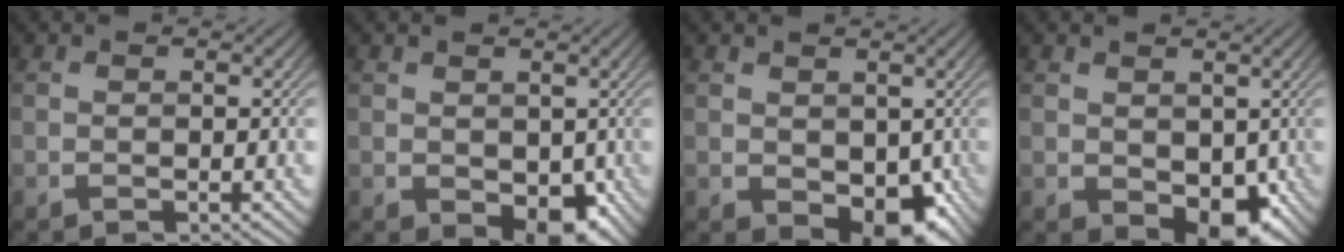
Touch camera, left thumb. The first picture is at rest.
{"total": 5.4, "force": [-0.9, 3.7, 3.9], "torque": [-0.068, -0.024, -0.005]}
{"total": 6.9, "force": [-1.2, 4.7, 4.9], "torque": [-0.084, -0.028, -0.007]}
{"total": 6.4, "force": [-1.0, 4.3, 4.6], "torque": [-0.081, -0.025, -0.005]}